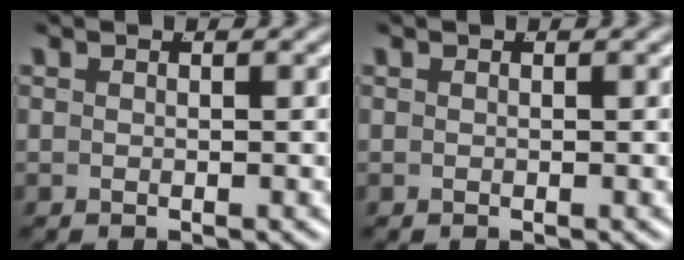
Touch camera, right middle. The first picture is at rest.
{"total": 0.0}